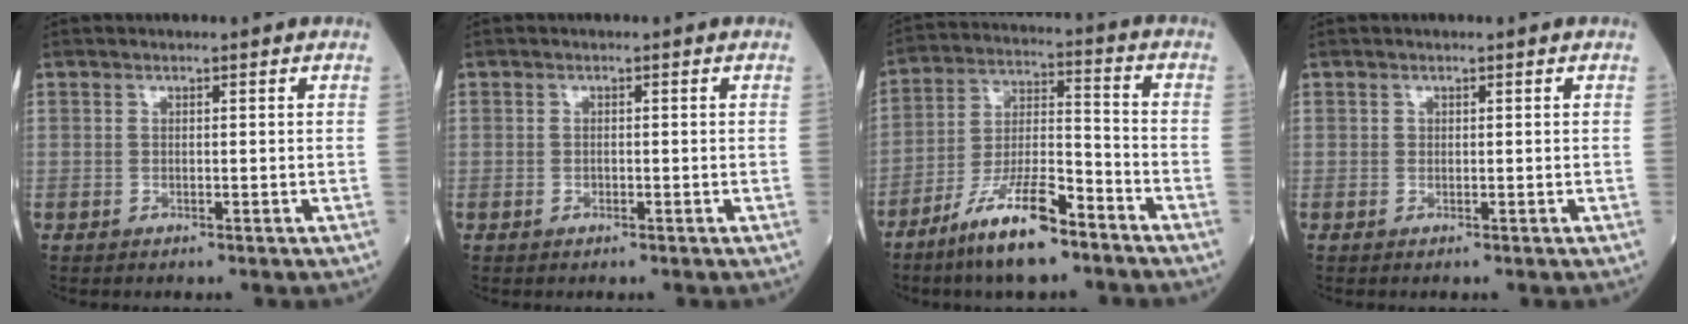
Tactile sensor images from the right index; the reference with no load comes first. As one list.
[{"total": 0.7, "force": [-0.3, 0.4, 0.4], "torque": [-0.008, 0.001, -0.005]}, {"total": 12.7, "force": [-8.8, 2.4, 8.8], "torque": [-0.173, -0.011, -0.164]}, {"total": 0.0}]